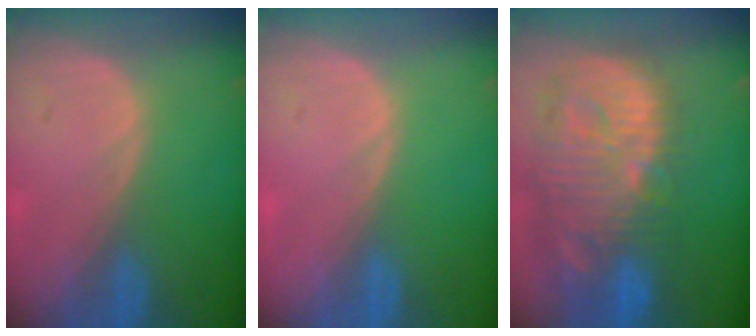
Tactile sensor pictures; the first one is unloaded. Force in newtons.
{"total": 0.0}
{"total": 14.4, "press": 12.5, "slide": 7.0}